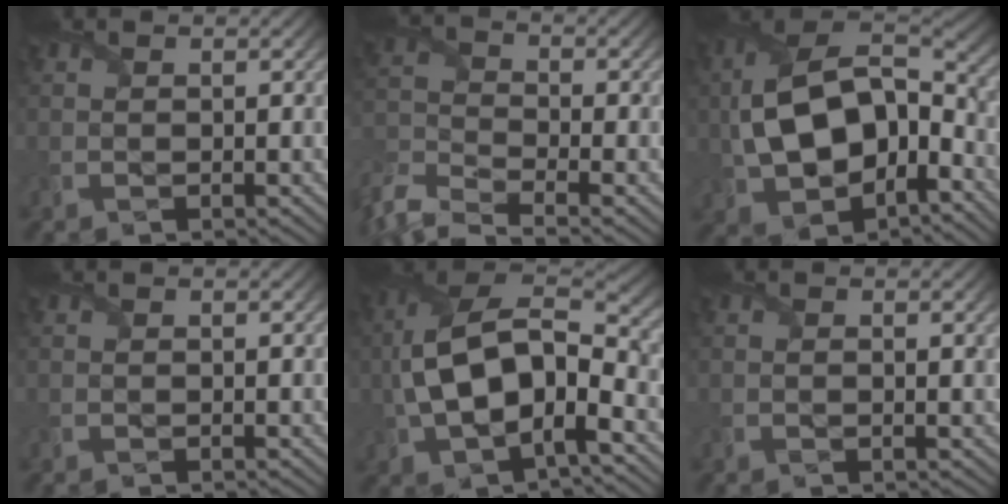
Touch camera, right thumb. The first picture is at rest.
{"total": 7.4, "force": [-6.0, 2.2, 3.7], "torque": [-0.091, -0.022, -0.131]}
{"total": 15.5, "force": [-2.1, 9.7, 11.9], "torque": [-0.246, -0.011, -0.042]}
{"total": 0.0}
{"total": 13.7, "force": [-2.0, 7.2, 11.5], "torque": [-0.245, 0.004, -0.045]}
{"total": 1.6, "force": [0.2, 0.3, 1.6], "torque": [-0.029, 0.001, 0.001]}